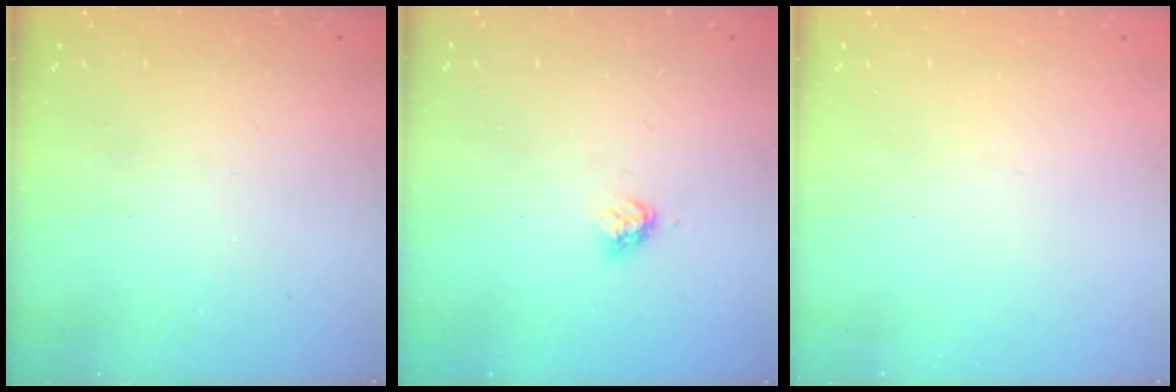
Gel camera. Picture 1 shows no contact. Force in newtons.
{"total": 3.3, "press": 3.3, "slide": 0.3}
{"total": 0.0}